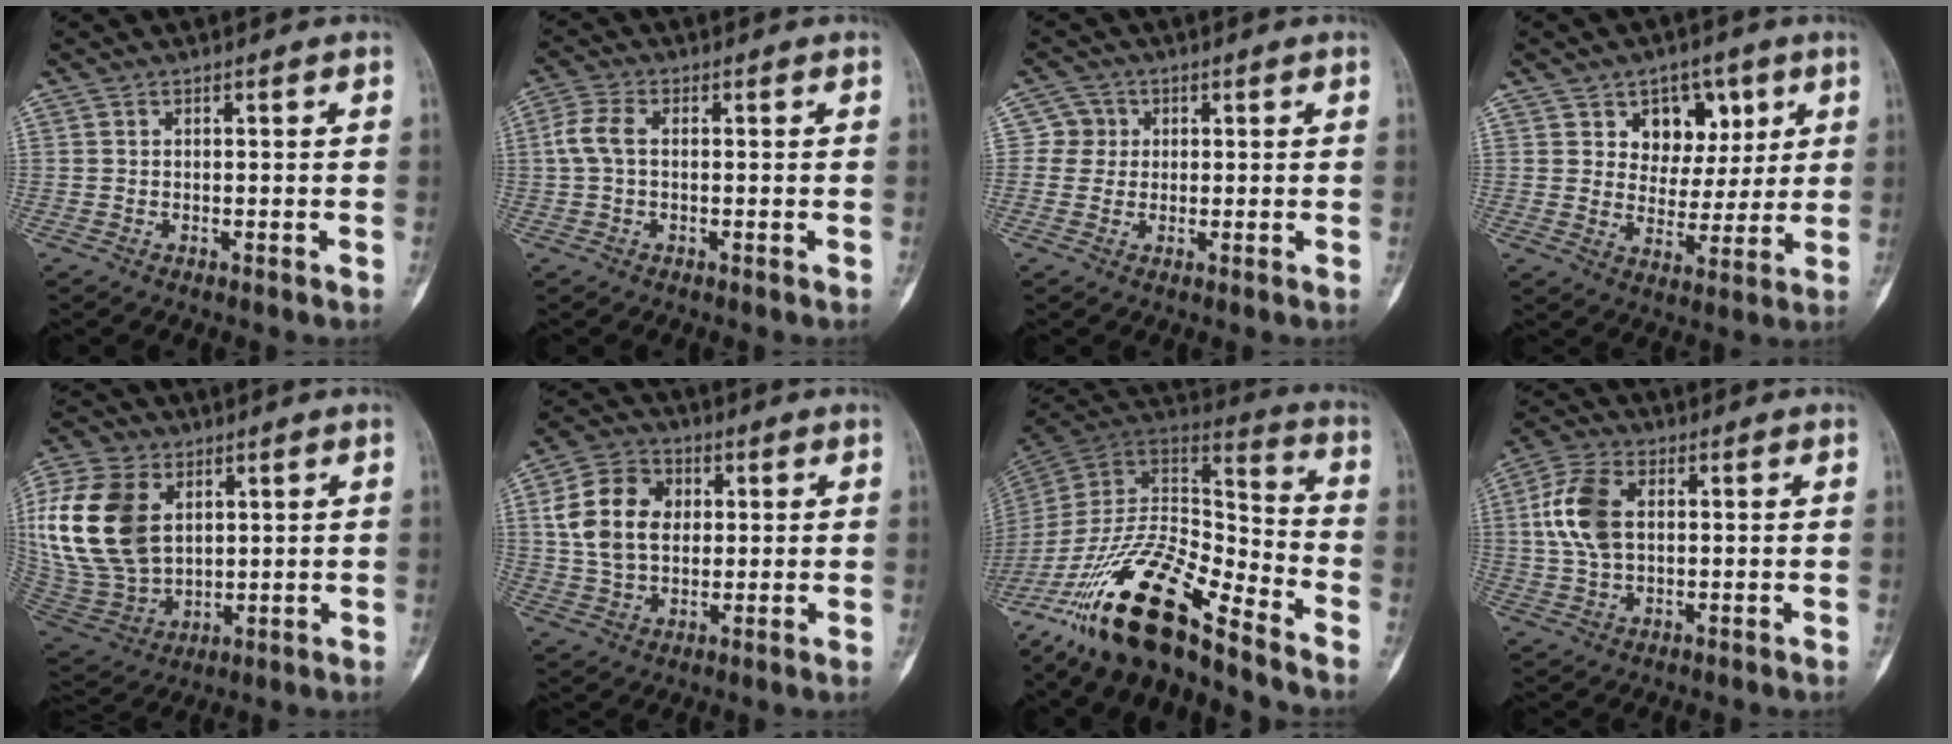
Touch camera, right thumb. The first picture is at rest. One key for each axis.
{"total": 4.5, "fx": 0.2, "fy": 2.6, "fz": 3.7, "tx": -0.093, "ty": 0.012, "tz": -0.001}
{"total": 3.3, "fx": 0.5, "fy": 3.3, "fz": 0.1, "tx": 0.024, "ty": 0.006, "tz": 0.000}
{"total": 9.6, "fx": 4.3, "fy": 7.4, "fz": 4.5, "tx": -0.019, "ty": -0.016, "tz": 0.066}
{"total": 22.4, "fx": 5.1, "fy": 15.3, "fz": 15.5, "tx": -0.330, "ty": -0.015, "tz": 0.106}
{"total": 12.8, "fx": 2.4, "fy": 9.4, "fz": 8.3, "tx": -0.130, "ty": 0.008, "tz": 0.042}
{"total": 22.2, "fx": -15.6, "fy": 6.6, "fz": 14.4, "tx": -0.277, "ty": 0.072, "tz": -0.285}
{"total": 9.9, "fx": 1.5, "fy": 5.9, "fz": 7.8, "tx": -0.168, "ty": 0.011, "tz": 0.029}